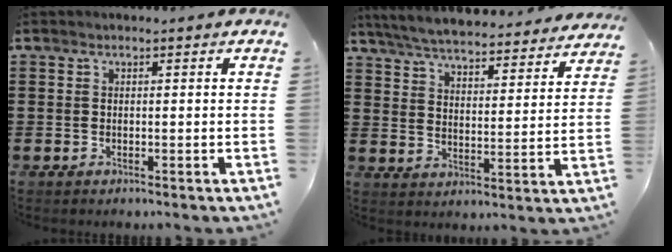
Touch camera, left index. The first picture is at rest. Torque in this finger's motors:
{"motor_torque": [1.07, -1.07, 1.05, 0.21]}